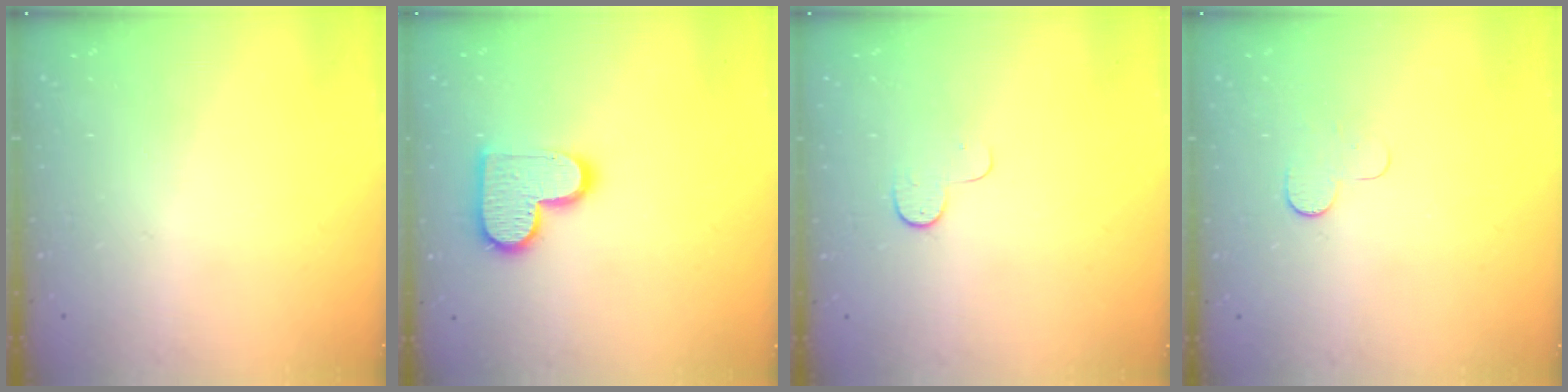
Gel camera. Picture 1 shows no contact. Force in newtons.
{"total": 13.4, "press": 13.4, "slide": 0.8}
{"total": 4.8, "press": 4.8, "slide": 0.4}
{"total": 4.3, "press": 4.3, "slide": 0.3}